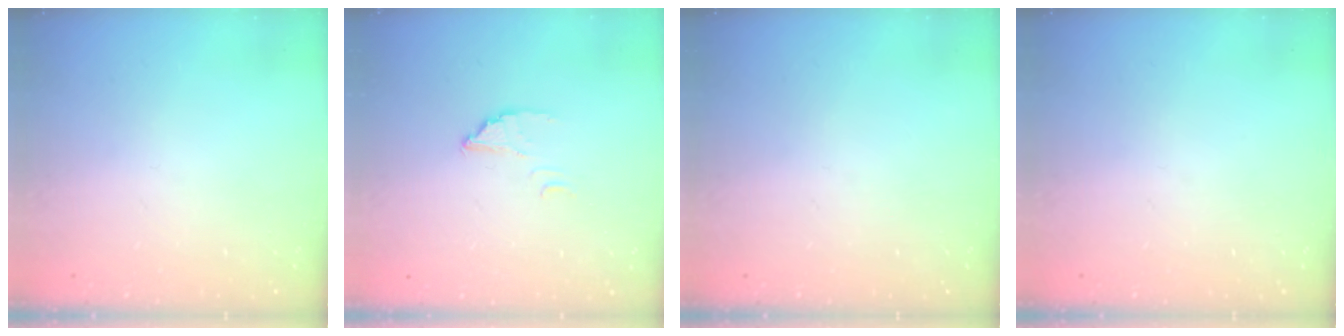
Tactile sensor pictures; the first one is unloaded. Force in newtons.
{"total": 2.8, "press": 2.8, "slide": 0.1}
{"total": 0.0}
{"total": 0.0}